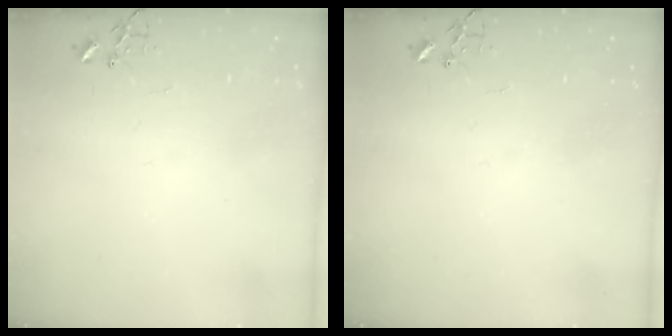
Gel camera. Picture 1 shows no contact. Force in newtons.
{"total": 0.0}